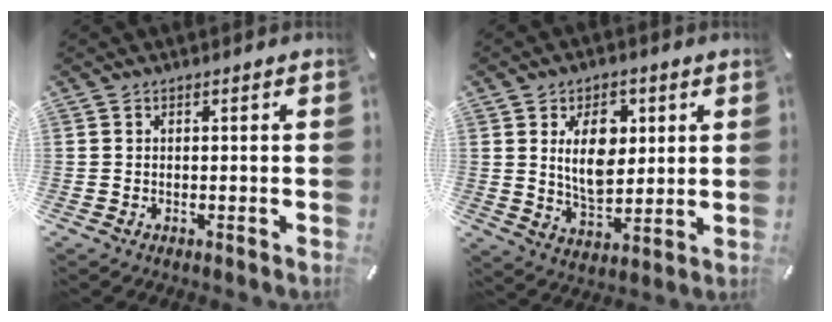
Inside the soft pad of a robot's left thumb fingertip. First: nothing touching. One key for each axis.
{"total": 11.9, "fx": 3.3, "fy": 7.8, "fz": 8.3, "tx": -0.139, "ty": -0.003, "tz": 0.054}